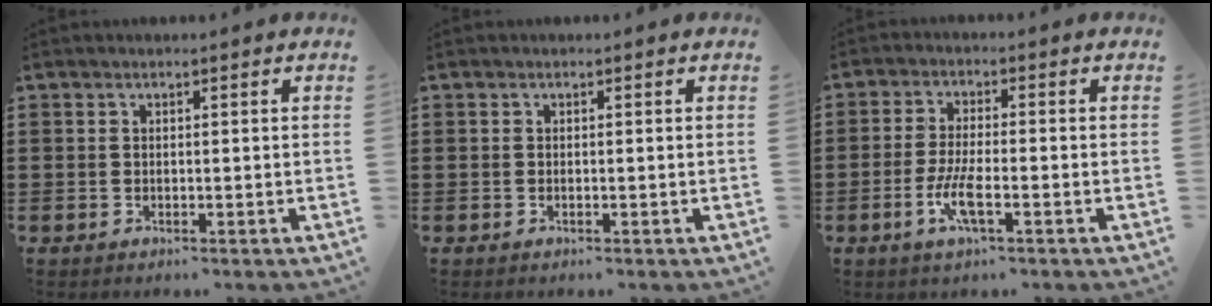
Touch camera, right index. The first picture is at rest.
{"total": 0.0}
{"total": 5.2, "force": [-2.1, 1.2, 4.6], "torque": [-0.094, -0.006, -0.041]}